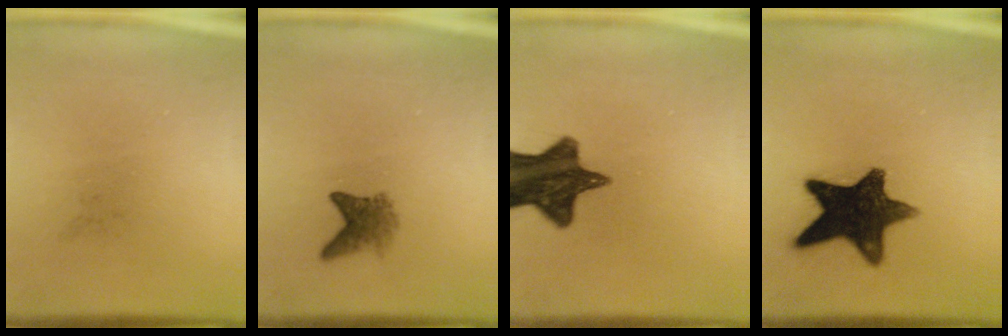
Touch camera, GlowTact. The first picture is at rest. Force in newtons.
{"total": 2.7}
{"total": 13.2}
{"total": 14.1}